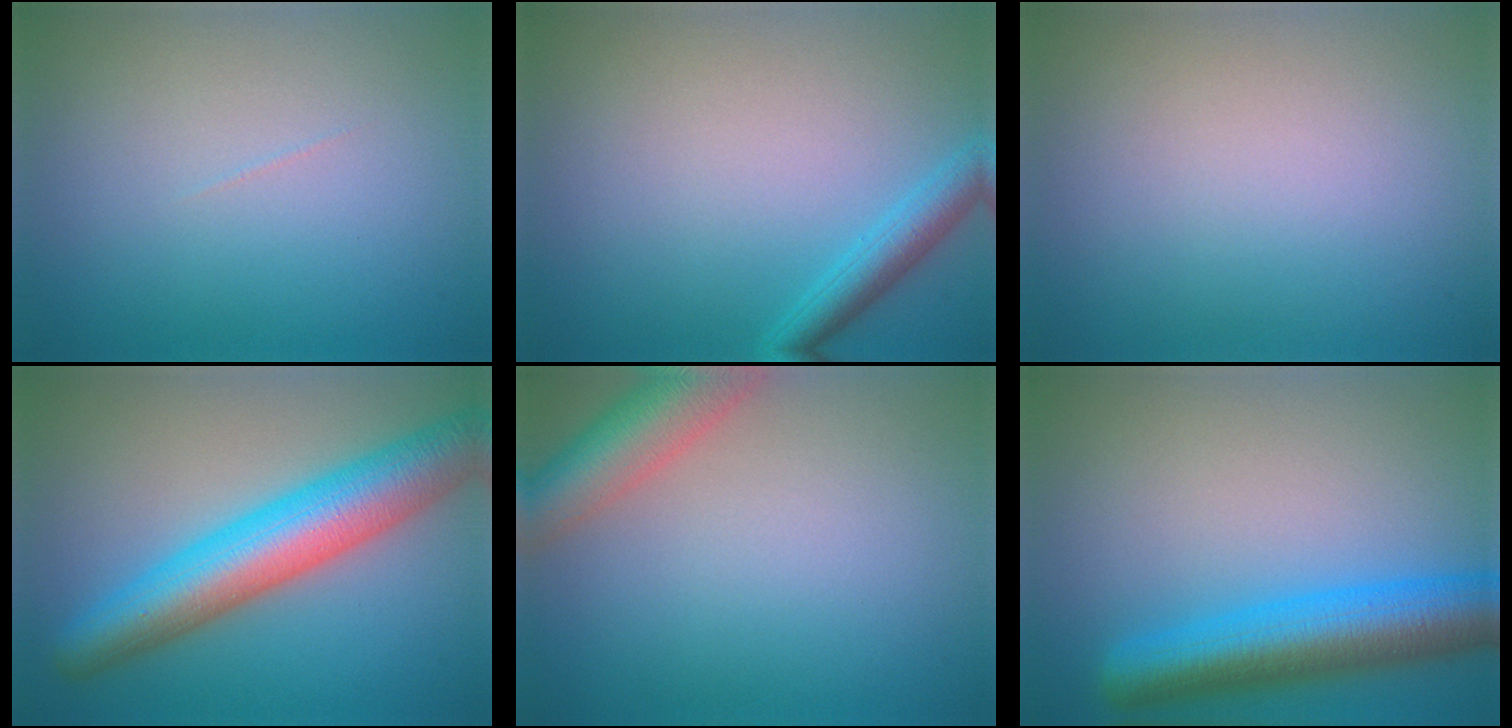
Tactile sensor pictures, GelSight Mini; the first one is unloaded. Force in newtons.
{"total": 2.4, "press": 2.4, "slide": 0.1}
{"total": 0.0}
{"total": 8.5, "press": 8.5, "slide": 0.2}
{"total": 5.6, "press": 5.6, "slide": 0.3}
{"total": 7.6, "press": 7.6, "slide": 0.3}